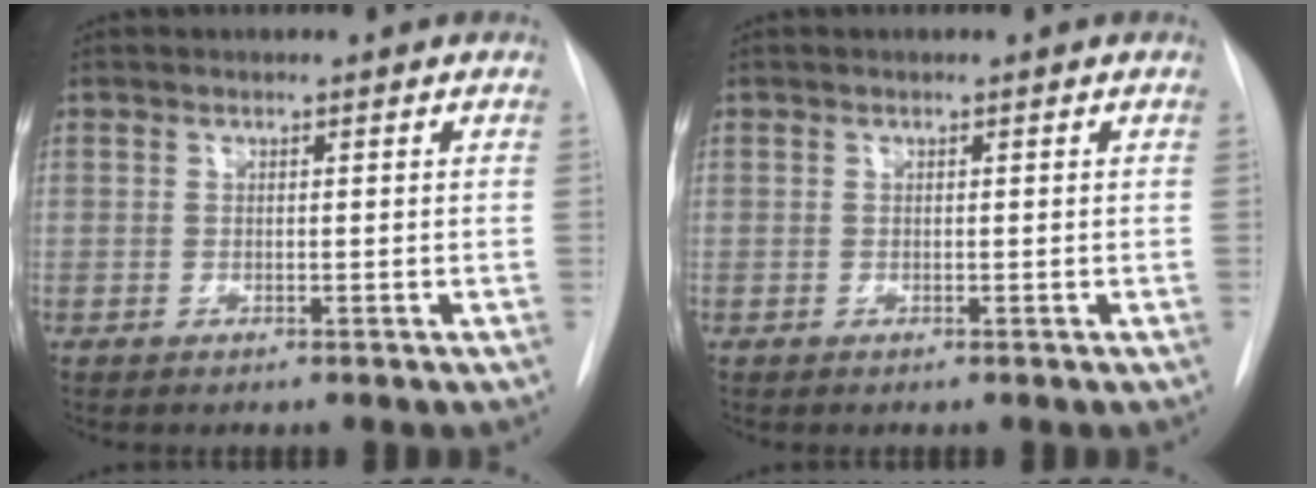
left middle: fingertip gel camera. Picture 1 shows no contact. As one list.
[{"total": 0.0}]